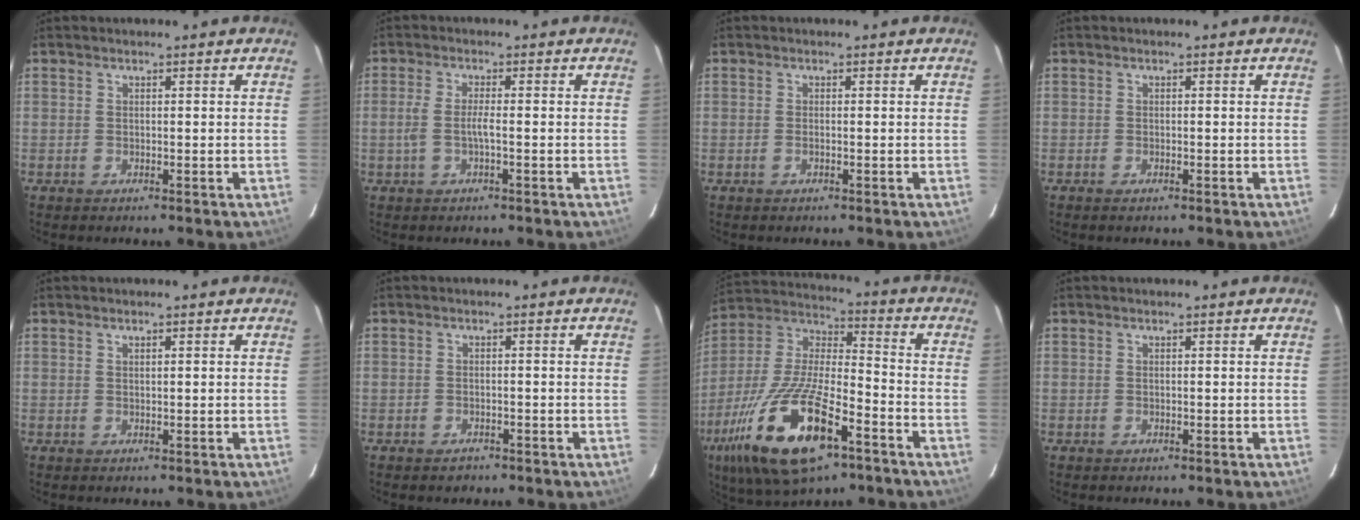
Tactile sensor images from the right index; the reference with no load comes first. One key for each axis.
{"total": 2.9, "fx": -0.9, "fy": 0.0, "fz": 2.8, "tx": -0.059, "ty": 0.001, "tz": -0.017}
{"total": 0.6, "fx": -0.3, "fy": 0.0, "fz": 0.6, "tx": -0.011, "ty": 0.002, "tz": -0.007}
{"total": 0.5, "fx": -0.4, "fy": 0.1, "fz": 0.3, "tx": -0.007, "ty": 0.000, "tz": -0.009}
{"total": 0.5, "fx": 0.3, "fy": 0.1, "fz": 0.4, "tx": -0.007, "ty": 0.003, "tz": 0.007}
{"total": 1.6, "fx": -1.2, "fy": 1.1, "fz": 0.2, "tx": -0.006, "ty": 0.003, "tz": -0.015}
{"total": 23.2, "fx": -12.0, "fy": 8.1, "fz": 18.1, "tx": -0.367, "ty": -0.040, "tz": -0.219}
{"total": 0.0}